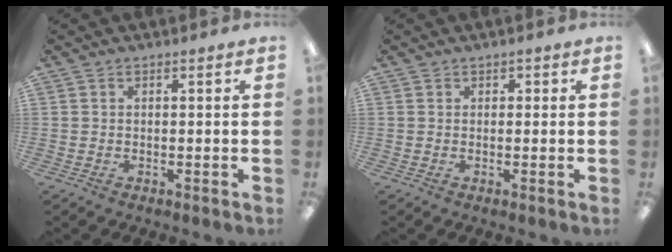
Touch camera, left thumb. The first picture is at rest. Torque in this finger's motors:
{"motor_torque": [-0.33, 0.06, -0.32, -0.10, -0.01]}